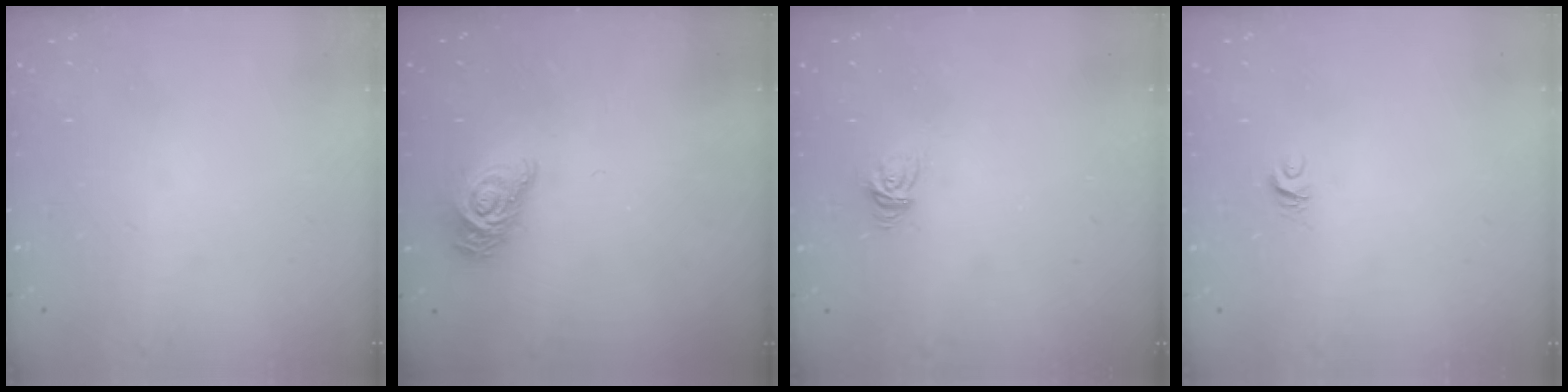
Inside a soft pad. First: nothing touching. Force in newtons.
{"total": 10.9, "press": 10.8, "slide": 0.5}
{"total": 5.9, "press": 5.9, "slide": 0.4}
{"total": 4.5, "press": 4.5, "slide": 0.0}